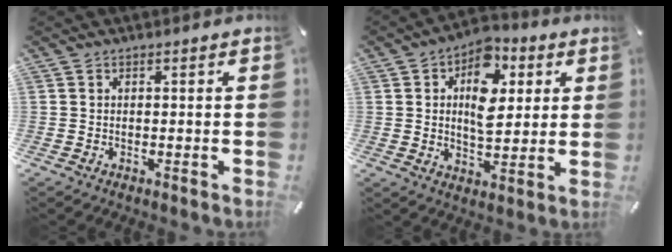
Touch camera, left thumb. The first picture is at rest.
{"total": 12.7, "force": [3.8, 8.4, 8.8], "torque": [-0.116, -0.009, 0.062]}